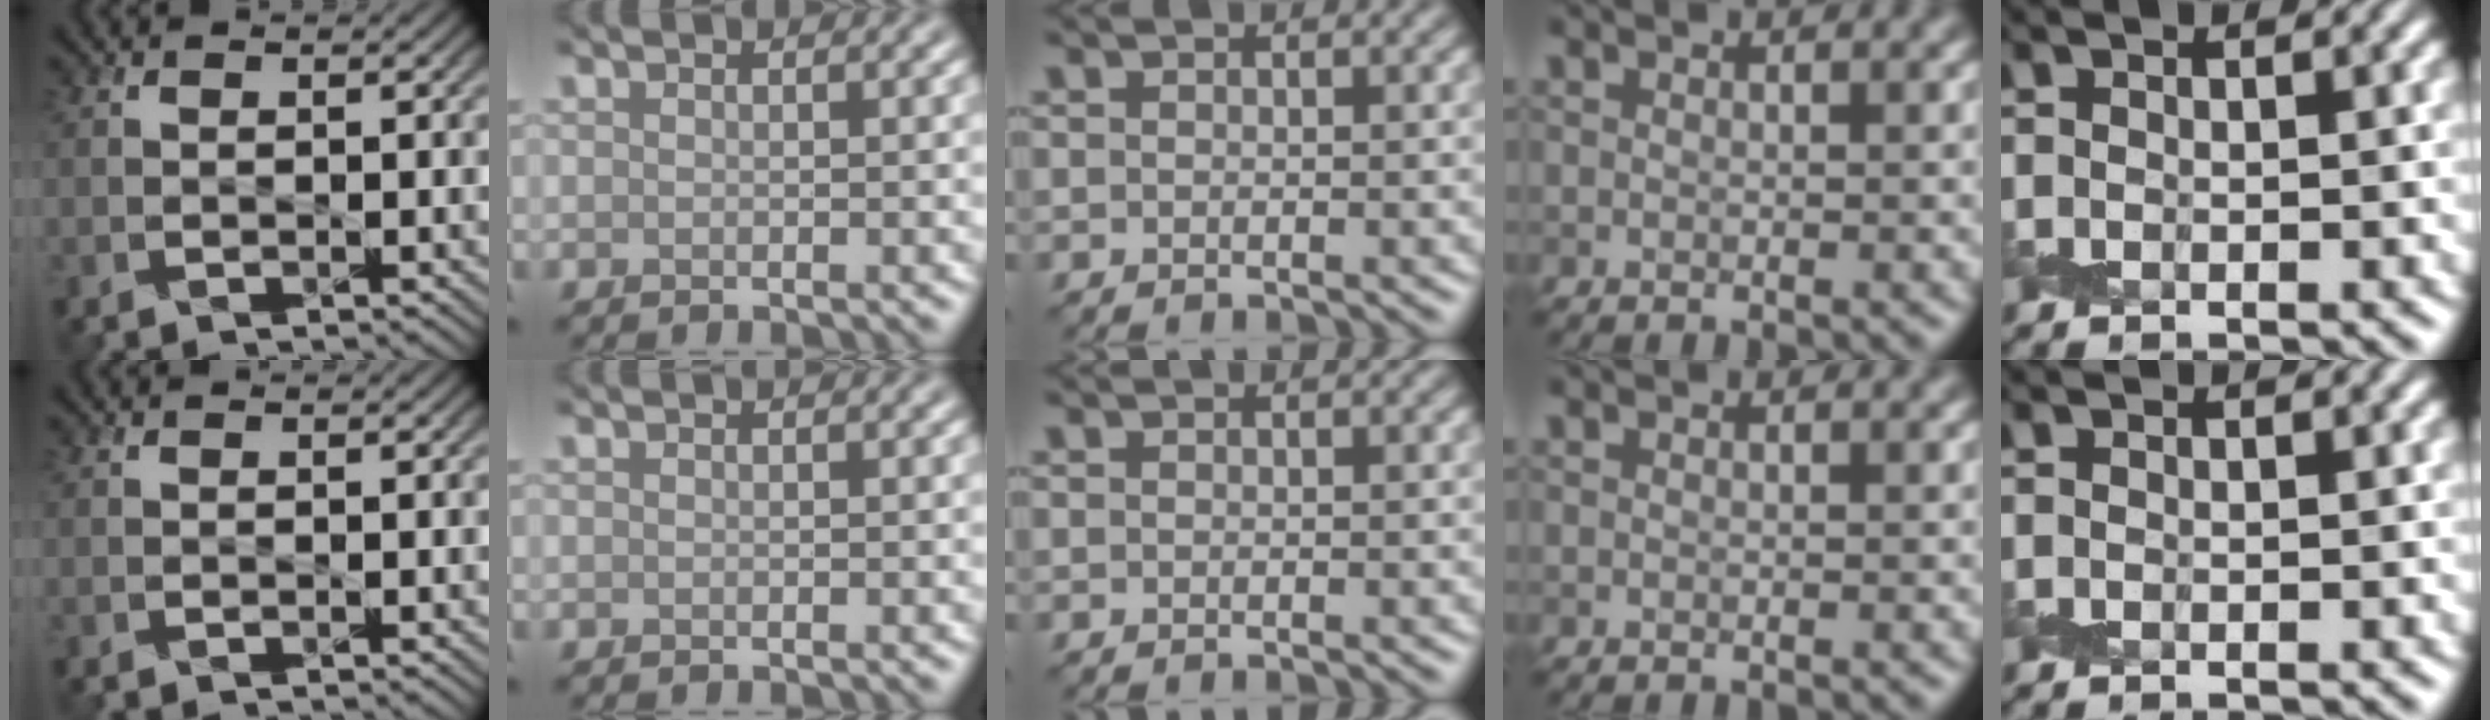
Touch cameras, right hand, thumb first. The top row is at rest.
{}